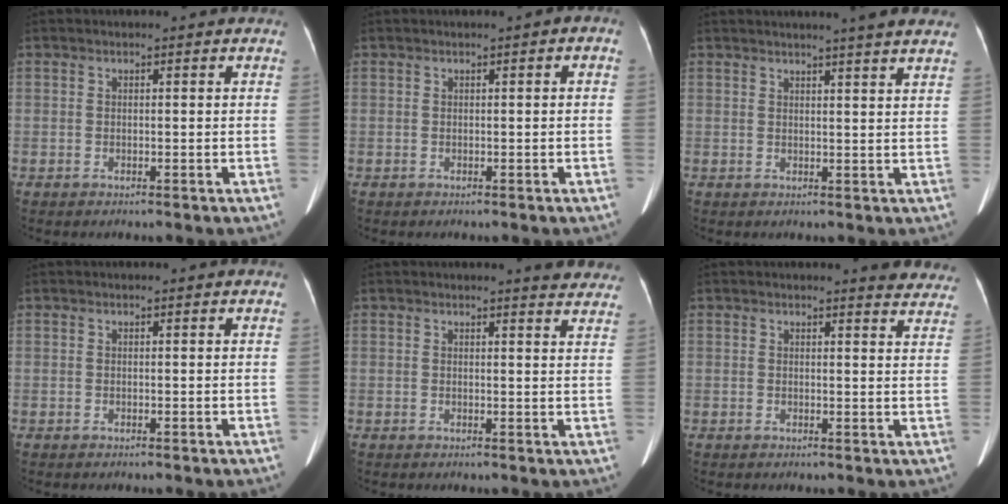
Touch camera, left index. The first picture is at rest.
{"total": 0.7, "force": [-0.1, 0.2, 0.6], "torque": [-0.008, 0.004, 0.000]}
{"total": 7.8, "force": [6.8, -0.6, 3.8], "torque": [-0.050, 0.009, 0.067]}
{"total": 0.0}
{"total": 5.6, "force": [5.3, 0.5, 1.7], "torque": [-0.012, -0.013, 0.038]}
{"total": 6.6, "force": [6.4, 1.0, 1.4], "torque": [0.003, -0.024, 0.042]}